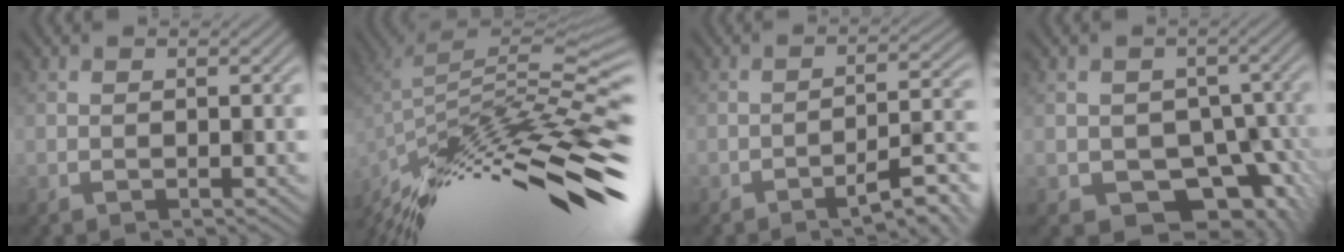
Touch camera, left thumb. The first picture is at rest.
{"total": 14.8, "force": [-8.4, 4.8, 11.1], "torque": [-0.190, 0.029, -0.135]}
{"total": 6.9, "force": [-4.8, 1.2, 4.8], "torque": [-0.077, 0.011, -0.065]}
{"total": 8.2, "force": [-3.2, 6.5, 3.8], "torque": [-0.043, -0.019, -0.027]}